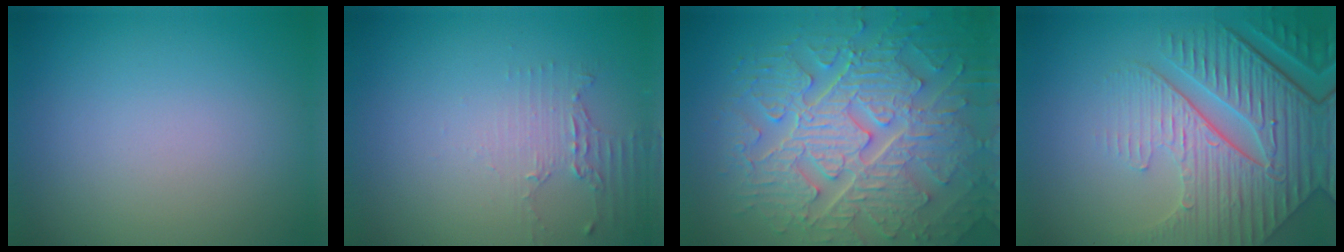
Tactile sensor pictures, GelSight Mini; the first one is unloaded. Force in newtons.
{"total": 2.0, "press": 1.4, "slide": 1.4}
{"total": 9.2, "press": 6.8, "slide": 6.2}
{"total": 8.8, "press": 6.2, "slide": 6.3}